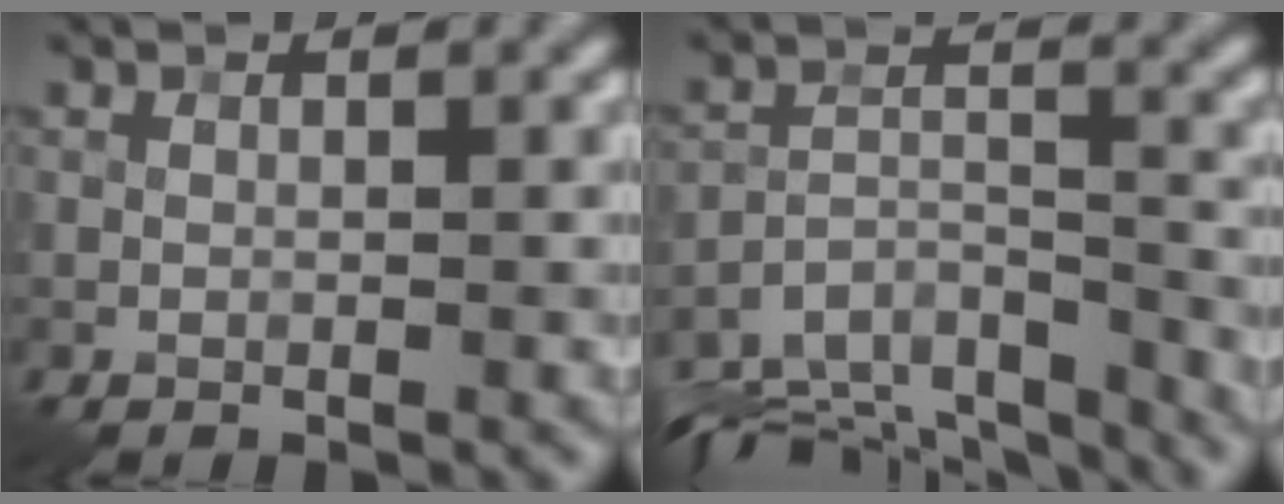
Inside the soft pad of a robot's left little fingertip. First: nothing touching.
{"total": 11.6, "force": [-10.5, 3.7, 3.4], "torque": [-0.068, -0.002, -0.150]}